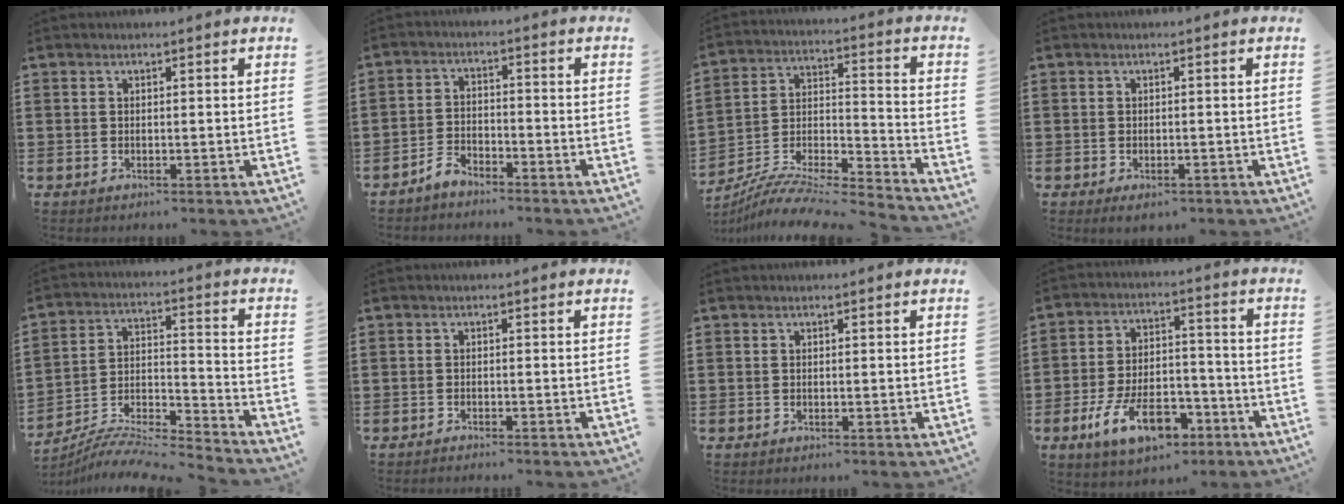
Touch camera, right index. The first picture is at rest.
{"total": 3.3, "force": [-3.2, 0.6, 0.5], "torque": [-0.014, 0.011, -0.066]}
{"total": 8.3, "force": [-7.9, 0.4, 2.6], "torque": [-0.045, 0.003, -0.161]}
{"total": 1.0, "force": [-0.8, 0.4, 0.4], "torque": [-0.010, 0.002, -0.017]}
{"total": 7.3, "force": [-7.1, 0.2, 1.8], "torque": [-0.035, -0.003, -0.146]}
{"total": 0.6, "force": [-0.6, -0.1, -0.1], "torque": [0.000, 0.000, -0.012]}
{"total": 0.0}
{"total": 11.1, "force": [-6.1, 5.4, 7.5], "torque": [-0.156, 0.015, -0.112]}